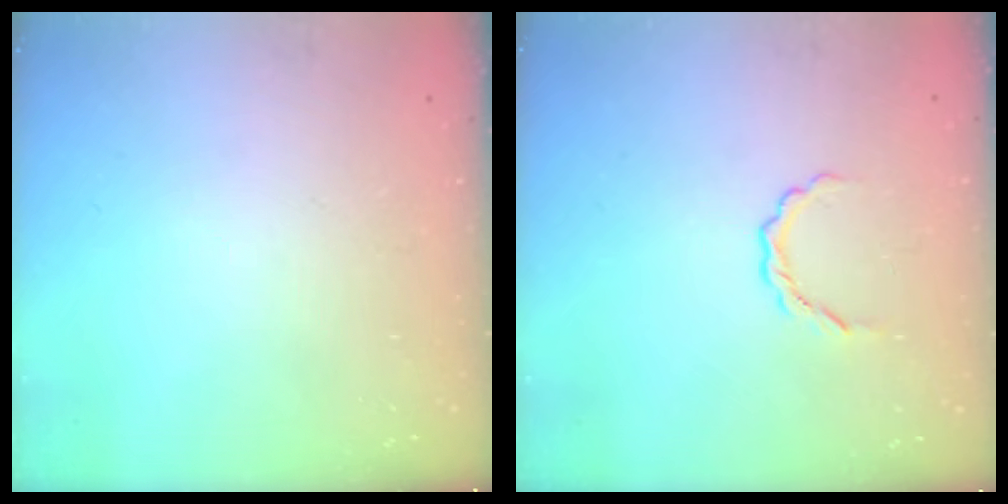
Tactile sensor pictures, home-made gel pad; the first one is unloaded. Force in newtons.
{"total": 4.0, "press": 3.9, "slide": 0.8}